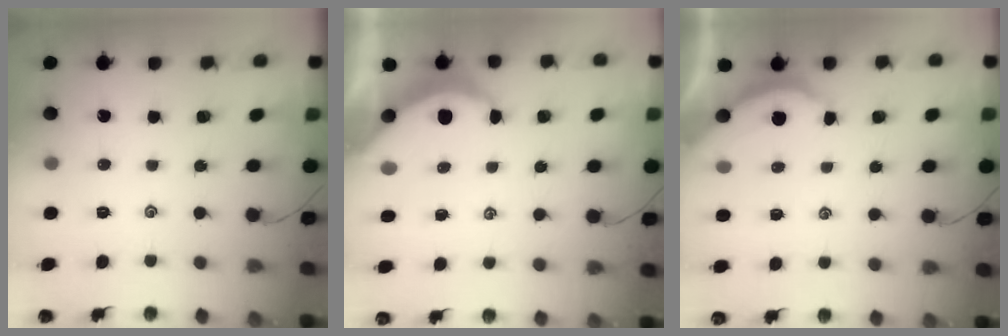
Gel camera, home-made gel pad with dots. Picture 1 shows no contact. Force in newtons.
{"total": 5.3, "press": 5.3, "slide": 0.1}
{"total": 2.3, "press": 2.3, "slide": 0.3}